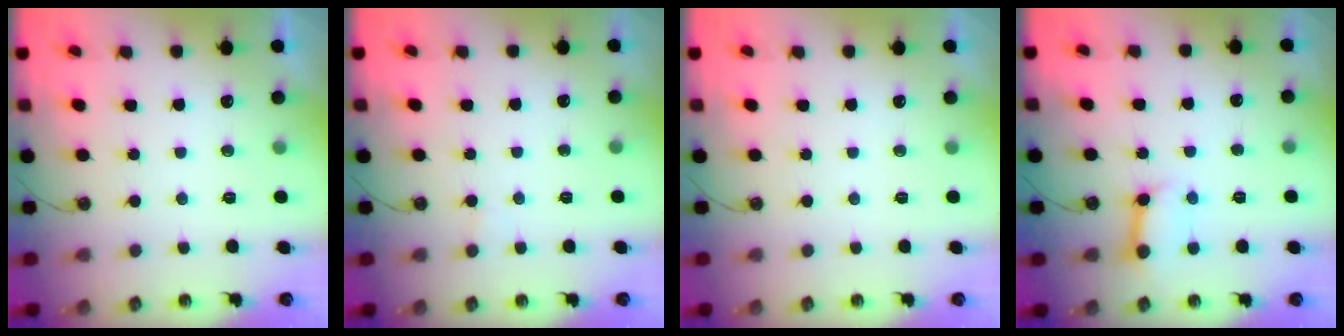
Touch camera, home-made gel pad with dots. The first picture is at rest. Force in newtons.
{"total": 2.9, "press": 2.9, "slide": 0.2}
{"total": 0.0}
{"total": 8.3, "press": 8.2, "slide": 0.9}